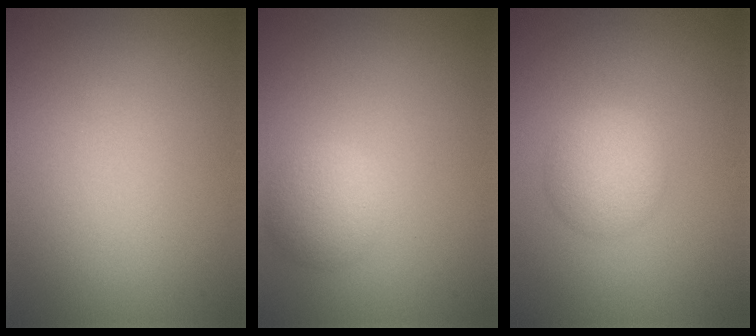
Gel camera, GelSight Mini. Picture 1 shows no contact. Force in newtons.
{"total": 2.7, "press": 2.7, "slide": 0.1}
{"total": 3.0, "press": 3.0, "slide": 0.0}